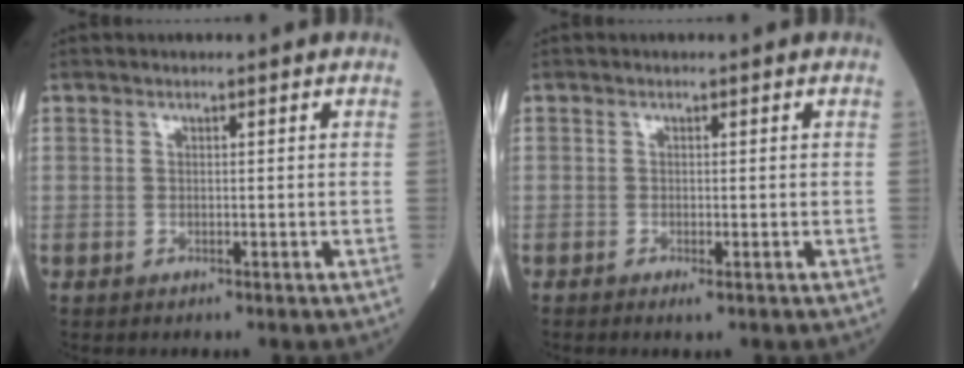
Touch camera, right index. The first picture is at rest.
{"total": 0.8, "force": [-0.5, 0.1, 0.7], "torque": [-0.013, -0.003, -0.008]}